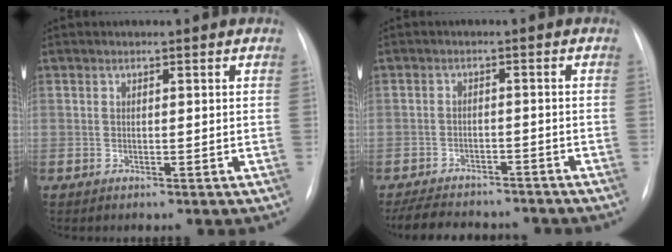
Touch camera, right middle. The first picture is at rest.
{"total": 12.1, "force": [-10.6, 4.0, 4.2], "torque": [-0.086, -0.001, -0.141]}